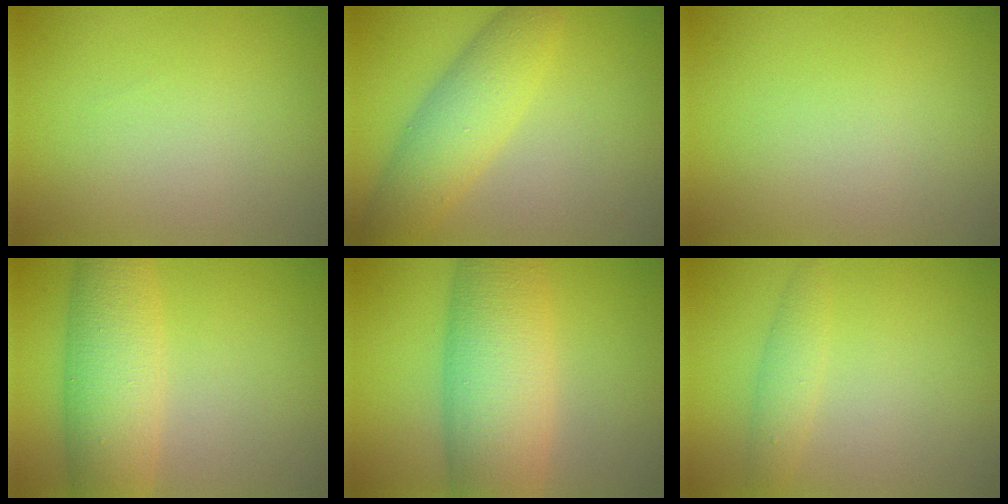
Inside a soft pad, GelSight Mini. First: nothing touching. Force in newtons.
{"total": 5.2, "press": 5.2, "slide": 0.2}
{"total": 0.0}
{"total": 7.1, "press": 7.1, "slide": 0.2}
{"total": 9.7, "press": 9.7, "slide": 0.1}
{"total": 1.7, "press": 1.7, "slide": 0.1}